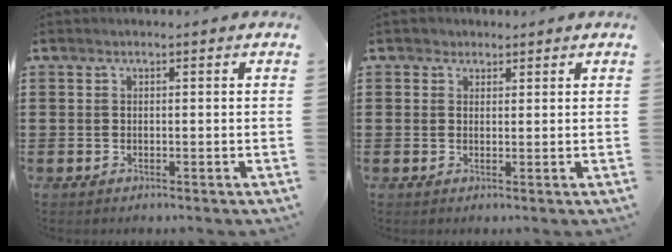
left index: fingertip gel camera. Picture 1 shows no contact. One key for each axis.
{"total": 1.5, "fx": 1.1, "fy": 0.9, "fz": 0.0, "tx": -0.004, "ty": 0.007, "tz": 0.021}